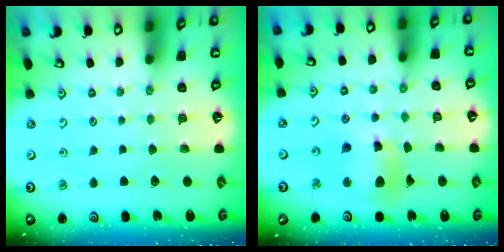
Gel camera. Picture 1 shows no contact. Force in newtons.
{"total": 12.3, "press": 12.0, "slide": 2.6}